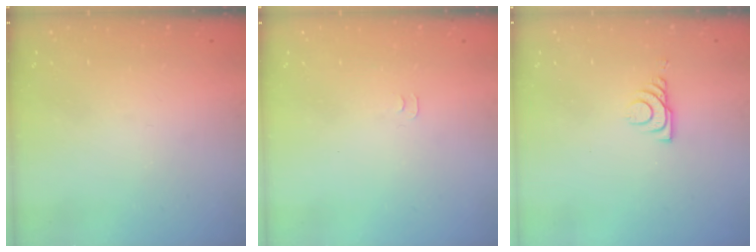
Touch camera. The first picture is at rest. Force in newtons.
{"total": 3.1, "press": 3.0, "slide": 0.5}
{"total": 6.9, "press": 6.9, "slide": 0.8}